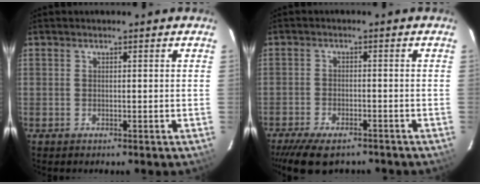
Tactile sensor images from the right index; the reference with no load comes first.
{"total": 9.0, "force": [-7.3, 3.1, 4.3], "torque": [-0.103, -0.017, -0.122]}